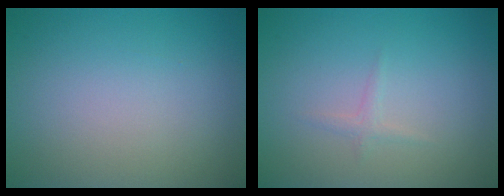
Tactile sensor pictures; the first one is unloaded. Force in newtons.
{"total": 0.8, "press": 0.8, "slide": 0.0}